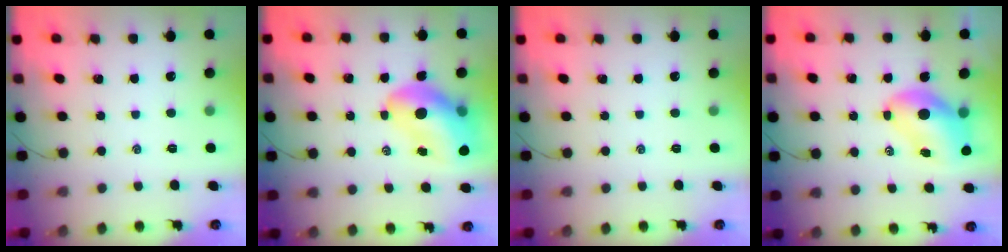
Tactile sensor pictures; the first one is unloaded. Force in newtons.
{"total": 15.7, "press": 15.0, "slide": 4.5}
{"total": 0.0}
{"total": 10.3, "press": 10.0, "slide": 2.6}